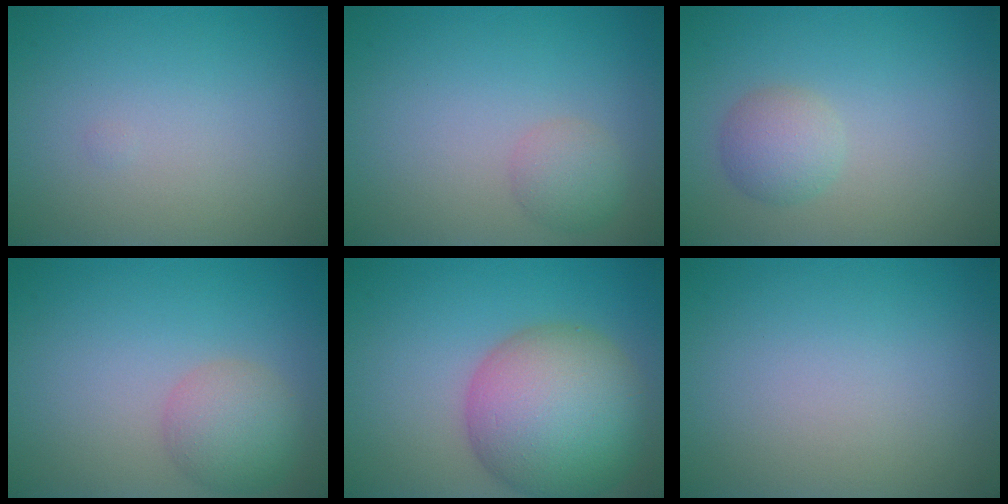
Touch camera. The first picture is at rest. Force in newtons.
{"total": 1.9, "press": 1.9, "slide": 0.1}
{"total": 2.3, "press": 2.3, "slide": 0.0}
{"total": 3.7, "press": 3.6, "slide": 0.2}
{"total": 10.7, "press": 10.7, "slide": 0.3}
{"total": 0.0}